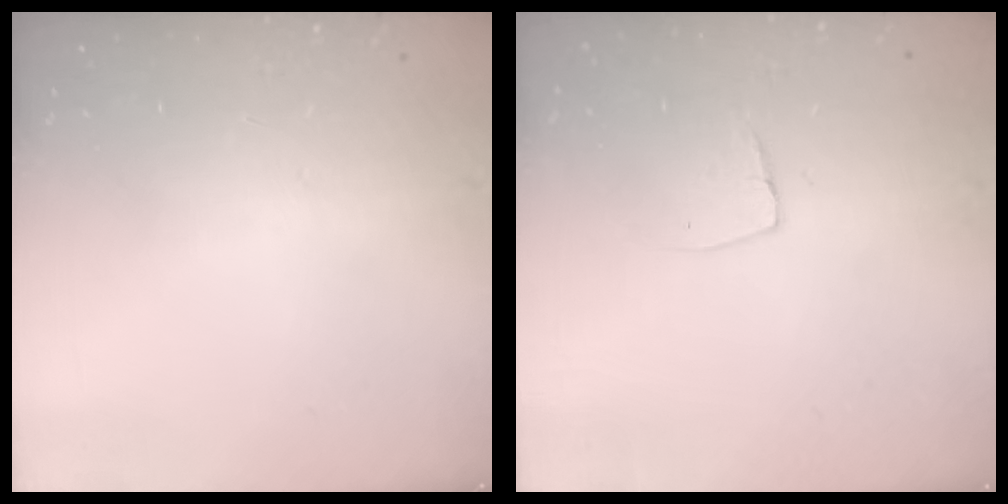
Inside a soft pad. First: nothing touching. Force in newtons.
{"total": 4.8, "press": 4.8, "slide": 0.3}